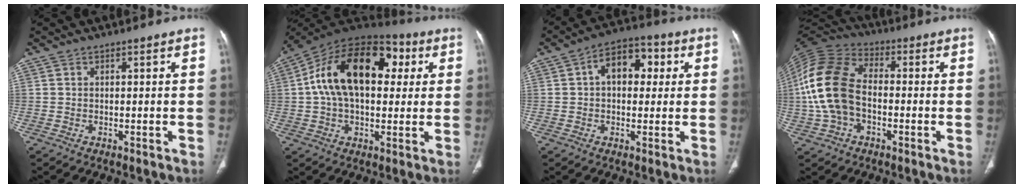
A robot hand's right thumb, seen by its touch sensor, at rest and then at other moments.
{"total": 22.5, "force": [4.6, 13.5, 17.5], "torque": [-0.281, 0.035, 0.066]}
{"total": 9.9, "force": [2.0, 6.3, 7.3], "torque": [-0.078, 0.023, 0.023]}
{"total": 16.4, "force": [-1.4, 11.0, 12.1], "torque": [-0.257, 0.035, -0.032]}